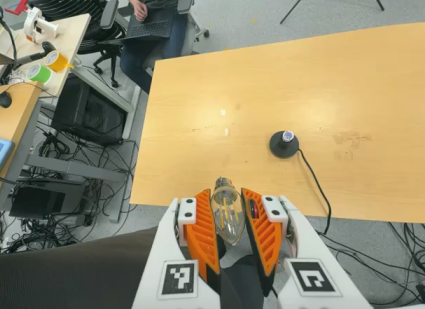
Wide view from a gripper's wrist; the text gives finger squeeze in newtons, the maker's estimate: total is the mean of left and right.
{"total": 13.7, "left": 14.0, "right": 13.4}